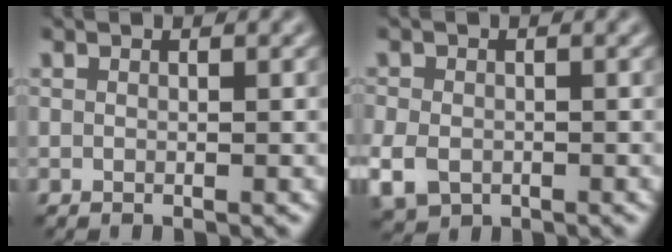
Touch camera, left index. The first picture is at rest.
{"total": 3.5, "force": [-1.3, 2.6, 1.9], "torque": [-0.047, -0.009, -0.030]}